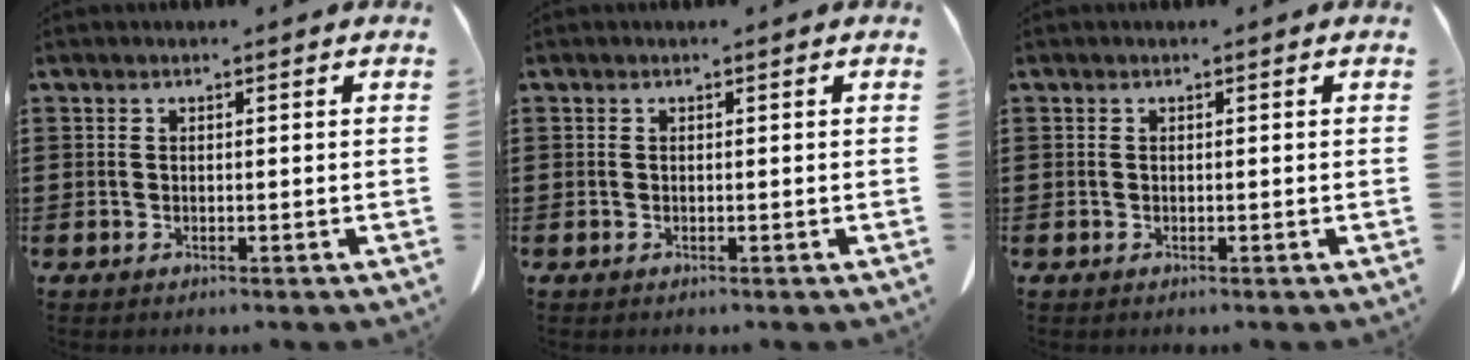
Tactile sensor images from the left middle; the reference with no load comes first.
{"total": 0.0}
{"total": 0.0}